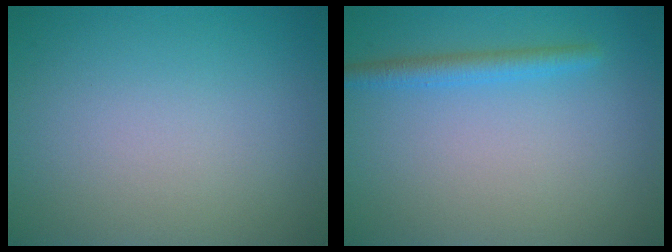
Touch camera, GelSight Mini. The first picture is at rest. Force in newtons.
{"total": 2.0, "press": 2.0, "slide": 0.1}